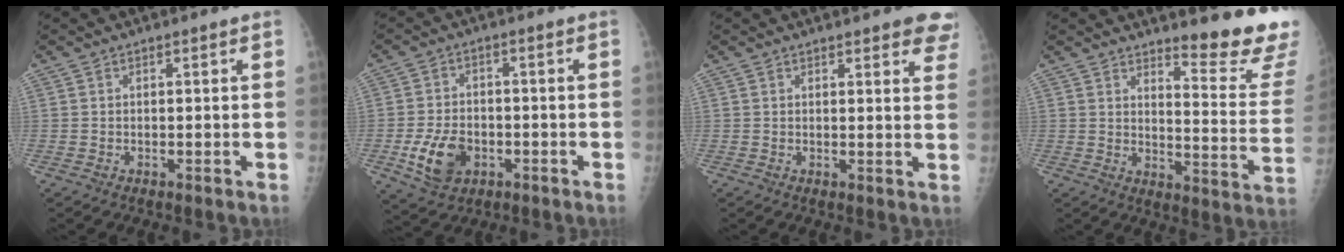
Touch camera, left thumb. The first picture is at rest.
{"total": 8.8, "force": [-3.0, 6.1, 5.5], "torque": [-0.088, 0.010, -0.047]}
{"total": 7.3, "force": [5.3, 2.3, 4.4], "torque": [-0.023, -0.018, 0.049]}
{"total": 14.4, "force": [12.4, 1.2, 7.2], "torque": [-0.071, -0.149, 0.152]}